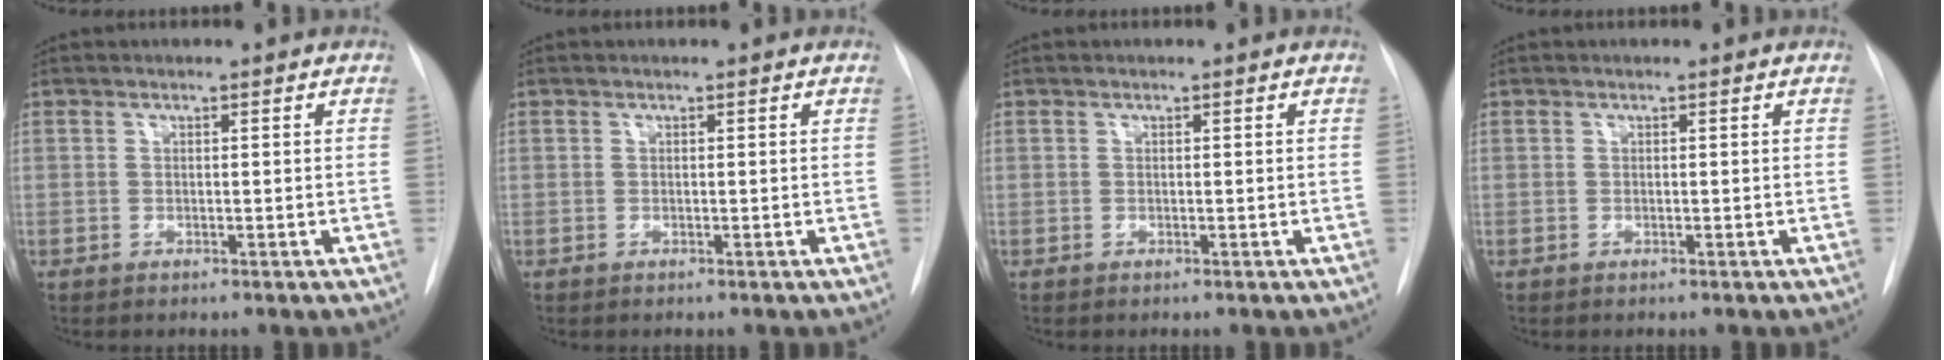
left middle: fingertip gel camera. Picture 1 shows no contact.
{"total": 0.0}
{"total": 0.0}
{"total": 0.0}